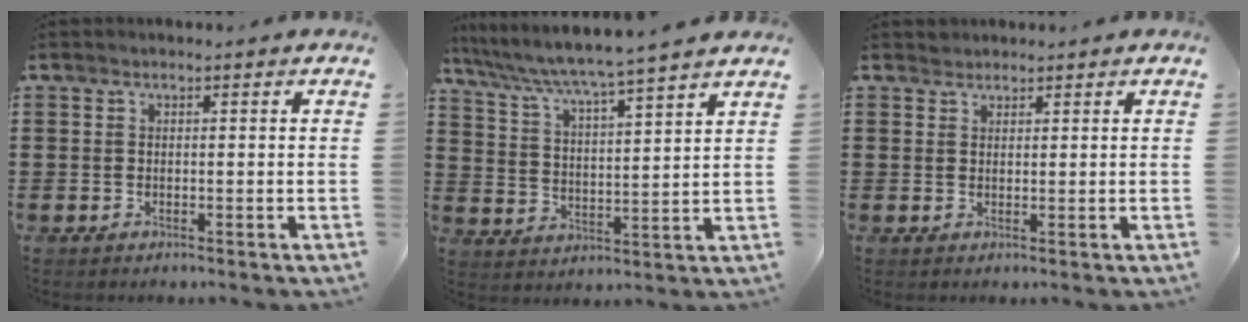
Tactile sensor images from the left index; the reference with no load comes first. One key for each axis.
{"total": 5.0, "fx": 4.5, "fy": -0.8, "fz": 2.0, "tx": -0.062, "ty": -0.036, "tz": 0.069}
{"total": 1.2, "fx": 1.1, "fy": 0.4, "fz": -0.1, "tx": -0.001, "ty": 0.001, "tz": 0.024}